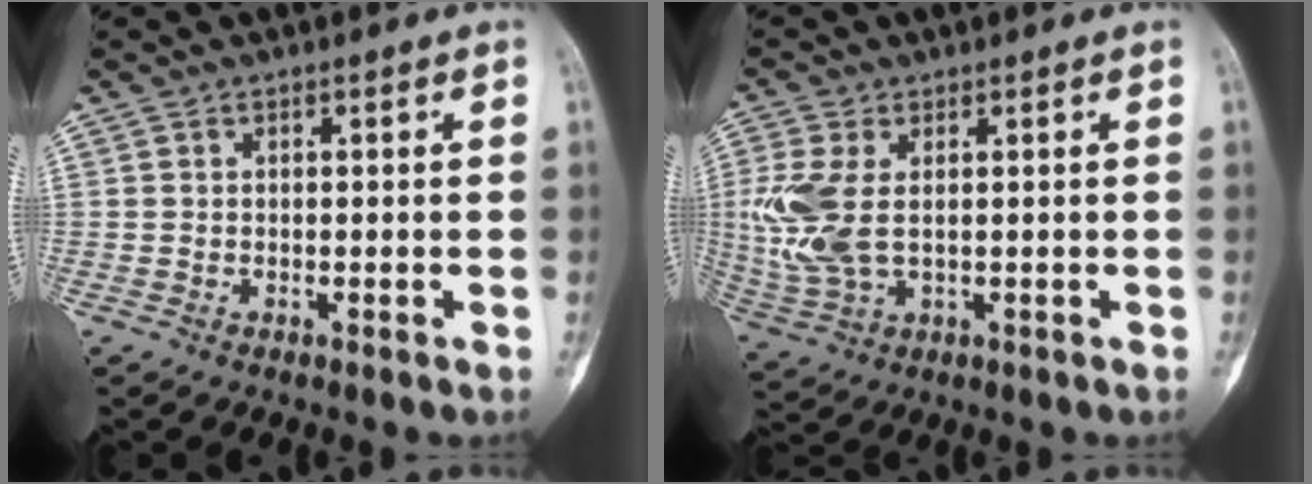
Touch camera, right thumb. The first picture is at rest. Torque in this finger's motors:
{"motor_torque": [0.38, 0.48, 1.01, 0.33, 0.14]}